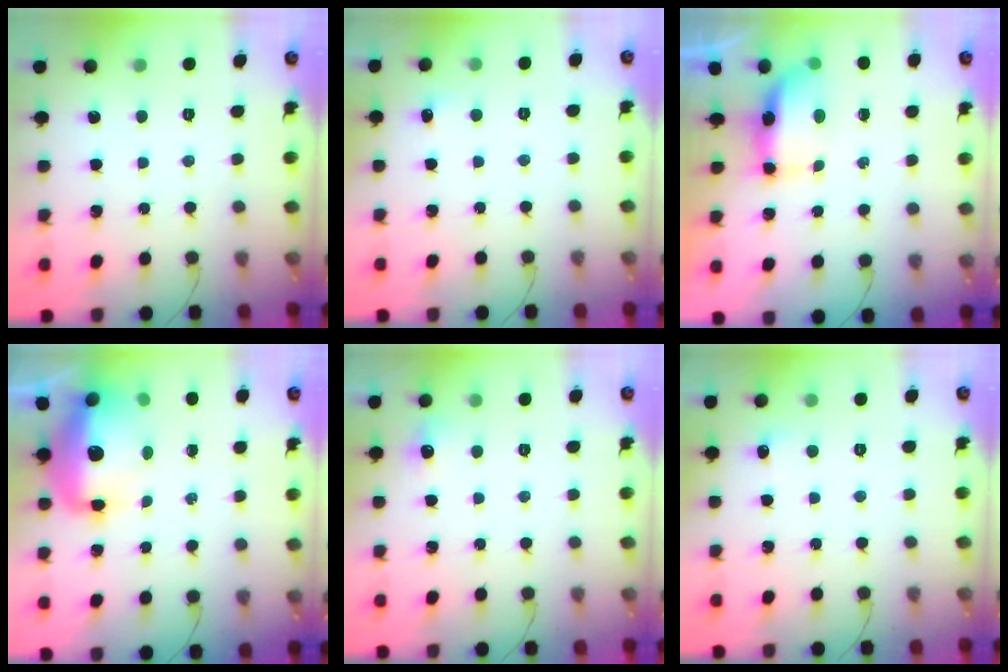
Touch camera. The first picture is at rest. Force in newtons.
{"total": 3.4, "press": 3.3, "slide": 1.0}
{"total": 6.2, "press": 6.1, "slide": 1.2}
{"total": 15.9, "press": 15.4, "slide": 3.8}
{"total": 5.9, "press": 5.6, "slide": 1.8}
{"total": 3.8, "press": 3.6, "slide": 1.1}